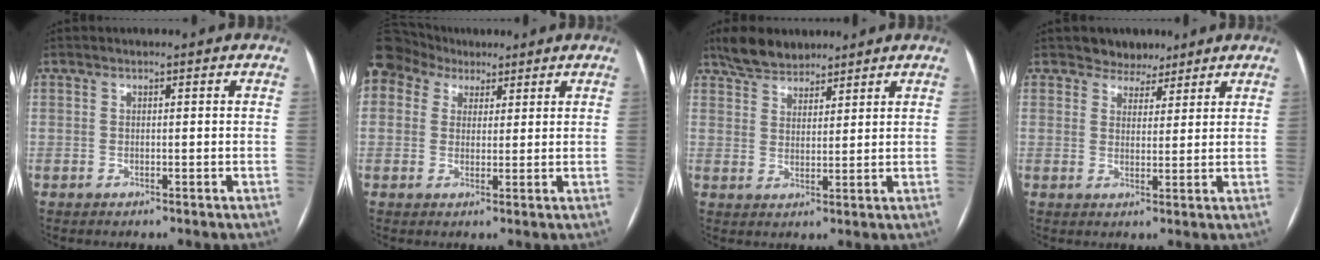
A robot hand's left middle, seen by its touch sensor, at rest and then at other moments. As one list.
[{"total": 12.0, "force": [7.1, 8.8, 3.9], "torque": [-0.113, 0.063, 0.134]}, {"total": 6.0, "force": [5.2, 2.4, 1.6], "torque": [-0.031, 0.013, 0.097]}, {"total": 4.1, "force": [3.3, 2.4, 0.2], "torque": [0.005, 0.001, 0.048]}]